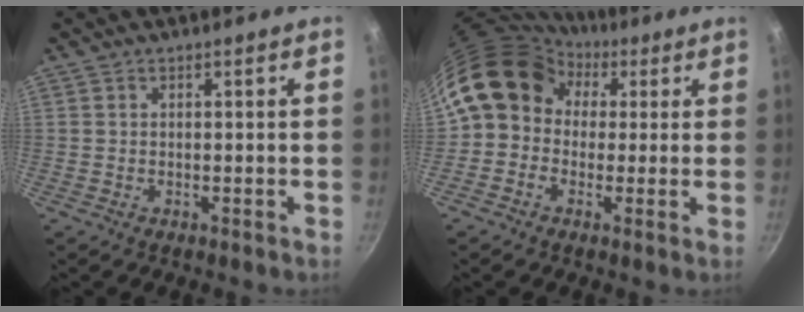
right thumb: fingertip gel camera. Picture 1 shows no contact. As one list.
[{"total": 12.5, "force": [3.2, 10.3, 6.3], "torque": [-0.086, 0.023, 0.035]}]